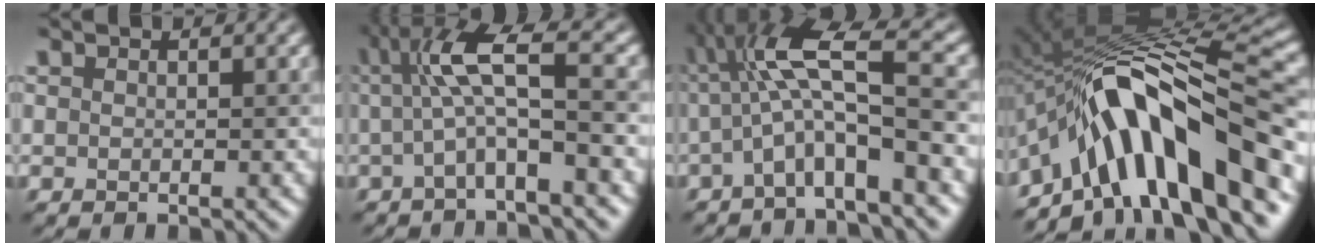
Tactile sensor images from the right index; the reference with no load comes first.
{"total": 5.9, "force": [0.3, 0.8, 5.9], "torque": [-0.106, 0.013, 0.002]}
{"total": 7.4, "force": [-0.5, 1.5, 7.3], "torque": [-0.121, 0.021, -0.019]}
{"total": 13.0, "force": [-5.9, 4.0, 10.9], "torque": [-0.153, 0.027, -0.101]}